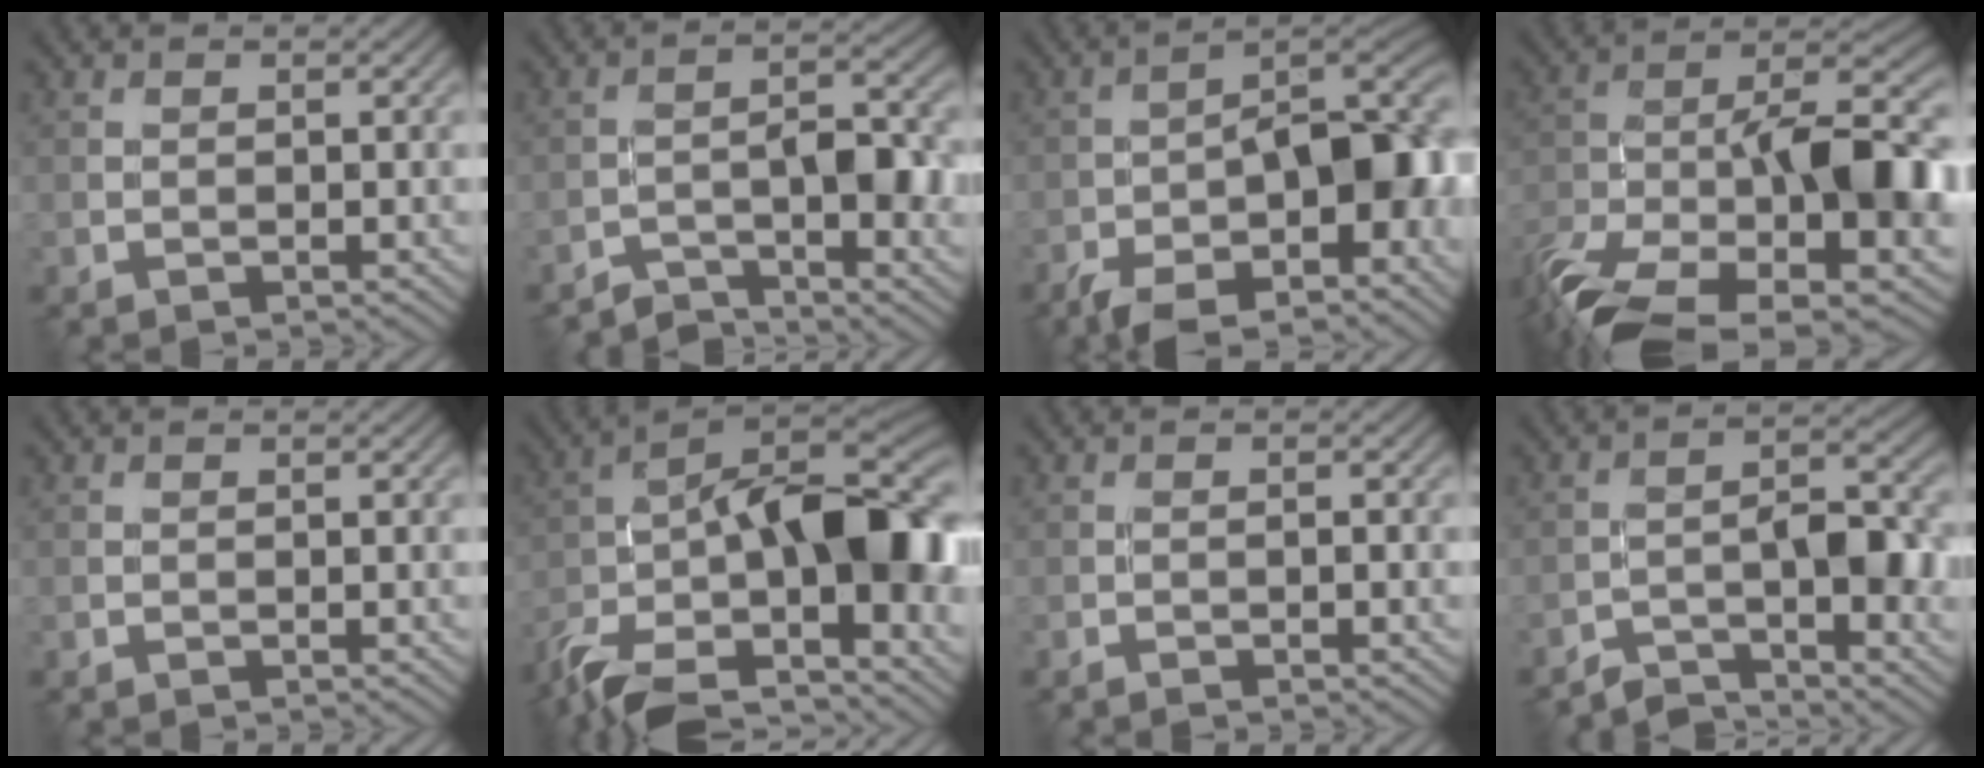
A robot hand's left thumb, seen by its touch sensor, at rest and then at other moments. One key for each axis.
{"total": 6.0, "fx": -3.7, "fy": 1.9, "fz": 4.3, "tx": -0.063, "ty": 0.008, "tz": -0.067}
{"total": 15.7, "fx": -6.8, "fy": 6.7, "fz": 12.5, "tx": -0.182, "ty": -0.019, "tz": -0.115}
{"total": 17.5, "fx": -8.1, "fy": 6.8, "fz": 14.0, "tx": -0.264, "ty": -0.014, "tz": -0.136}
{"total": 0.0}
{"total": 17.0, "fx": -7.7, "fy": 6.1, "fz": 13.9, "tx": -0.241, "ty": -0.016, "tz": -0.146}
{"total": 1.4, "fx": -0.8, "fy": 0.2, "fz": 1.1, "tx": -0.020, "ty": 0.003, "tz": -0.014}
{"total": 6.7, "fx": -4.1, "fy": 2.1, "fz": 4.9, "tx": -0.073, "ty": 0.008, "tz": -0.076}